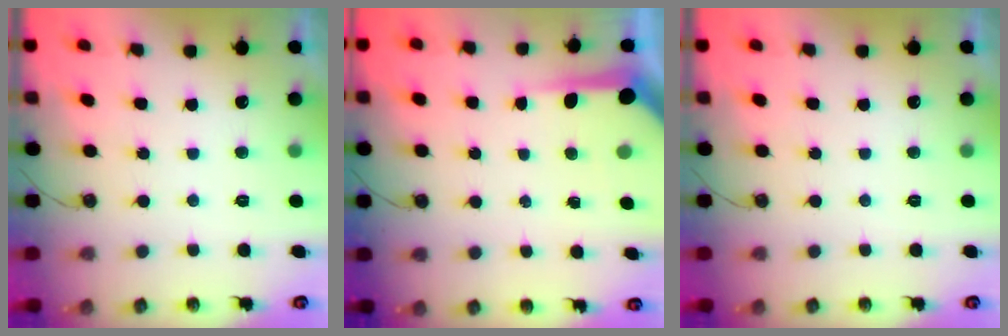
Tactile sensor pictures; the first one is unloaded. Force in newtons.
{"total": 6.4, "press": 6.4, "slide": 0.5}
{"total": 0.0}